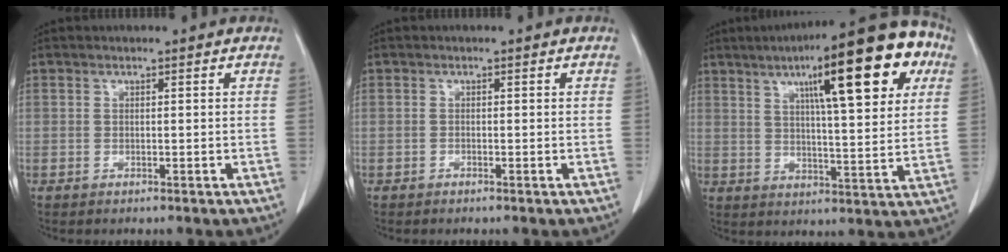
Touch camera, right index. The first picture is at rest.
{"total": 0.0}
{"total": 20.0, "force": [9.0, 3.2, 17.5], "torque": [-0.246, 0.027, 0.125]}